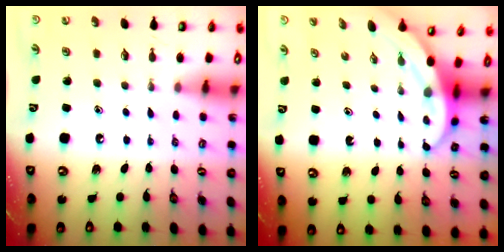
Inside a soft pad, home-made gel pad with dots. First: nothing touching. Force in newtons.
{"total": 4.4, "press": 4.4, "slide": 0.3}